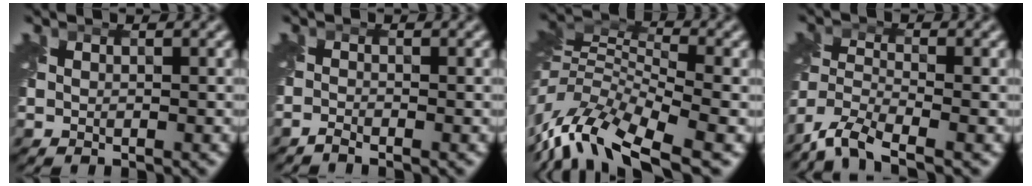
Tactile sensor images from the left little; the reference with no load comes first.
{"total": 0.9, "force": [-0.9, 0.0, 0.3], "torque": [-0.006, -0.006, -0.025]}
{"total": 11.0, "force": [-5.7, 4.4, 8.3], "torque": [-0.165, 0.000, -0.115]}
{"total": 6.0, "force": [-4.8, 1.5, 3.2], "torque": [-0.068, -0.011, -0.105]}